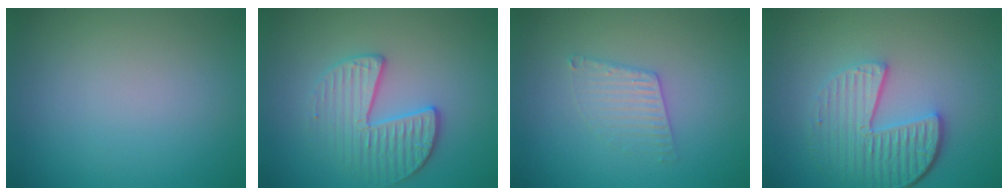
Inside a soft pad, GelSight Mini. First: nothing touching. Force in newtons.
{"total": 3.4, "press": 3.3, "slide": 1.0}
{"total": 2.1, "press": 2.1, "slide": 0.3}
{"total": 5.5, "press": 4.1, "slide": 3.6}